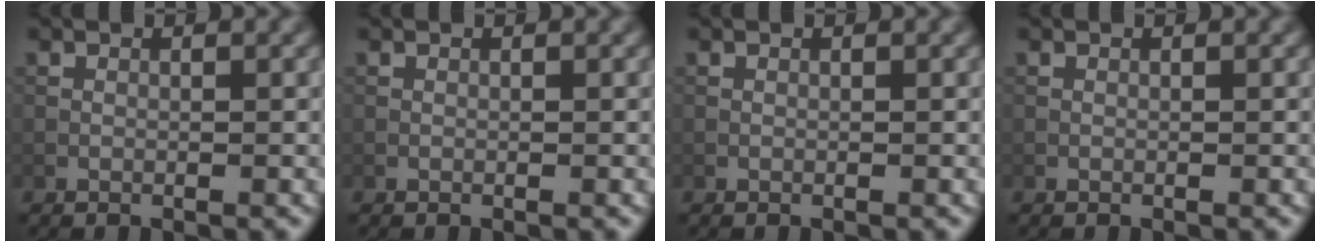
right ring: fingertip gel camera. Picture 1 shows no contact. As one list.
[{"total": 0.0}, {"total": 0.0}, {"total": 0.0}]